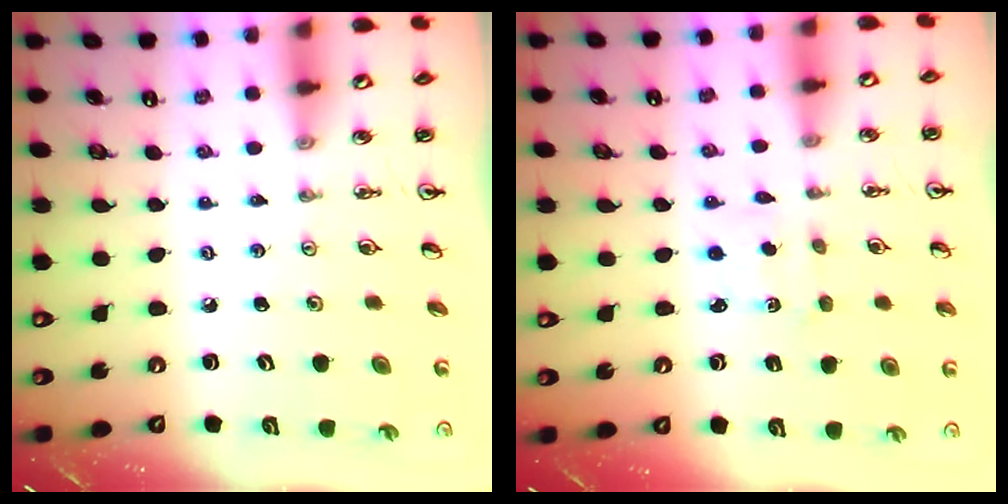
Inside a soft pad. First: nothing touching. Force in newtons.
{"total": 1.7, "press": 1.6, "slide": 0.5}